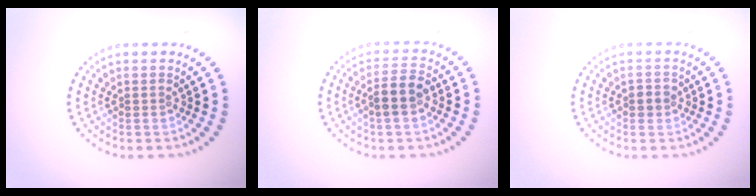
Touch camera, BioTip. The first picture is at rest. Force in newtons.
{"total": 3.0, "press": 2.8, "slide": 0.9}
{"total": 1.3, "press": 1.3, "slide": 0.3}